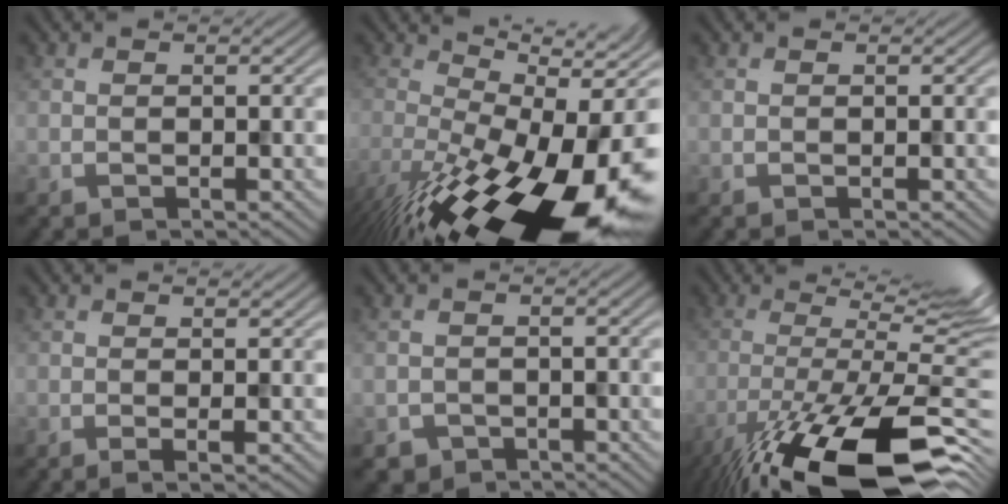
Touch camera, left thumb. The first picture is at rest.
{"total": 19.4, "force": [-6.6, 7.6, 16.6], "torque": [-0.247, -0.035, -0.080]}
{"total": 0.0}
{"total": 1.7, "force": [0.3, 0.2, 1.6], "torque": [-0.027, 0.004, 0.000]}
{"total": 1.8, "force": [-1.3, 1.2, 0.2], "torque": [-0.002, -0.005, -0.026]}
{"total": 19.5, "force": [-8.5, 4.1, 17.0], "torque": [-0.271, 0.000, -0.146]}